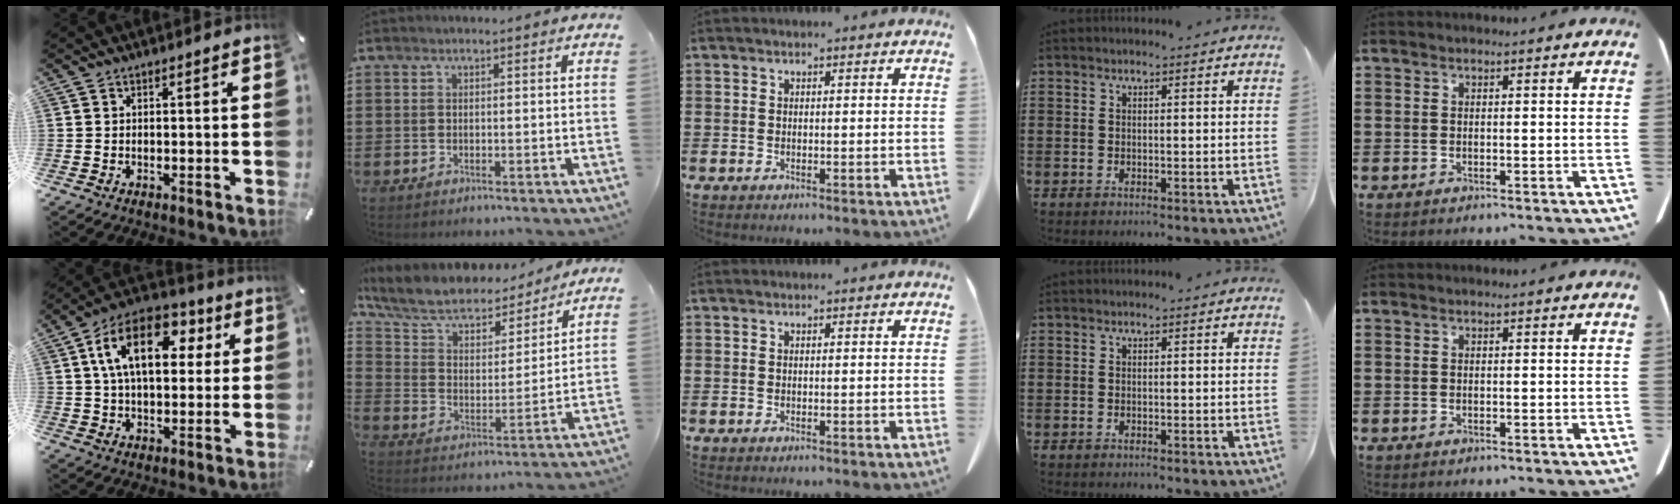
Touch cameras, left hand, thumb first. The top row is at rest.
{"thumb": {"total": 16.5, "force": [5.0, 10.0, 12.1], "torque": [-0.214, 0.004, 0.084]}, "index": {"total": 7.1, "force": [6.0, 2.6, 2.7], "torque": [-0.084, -0.040, 0.102]}}